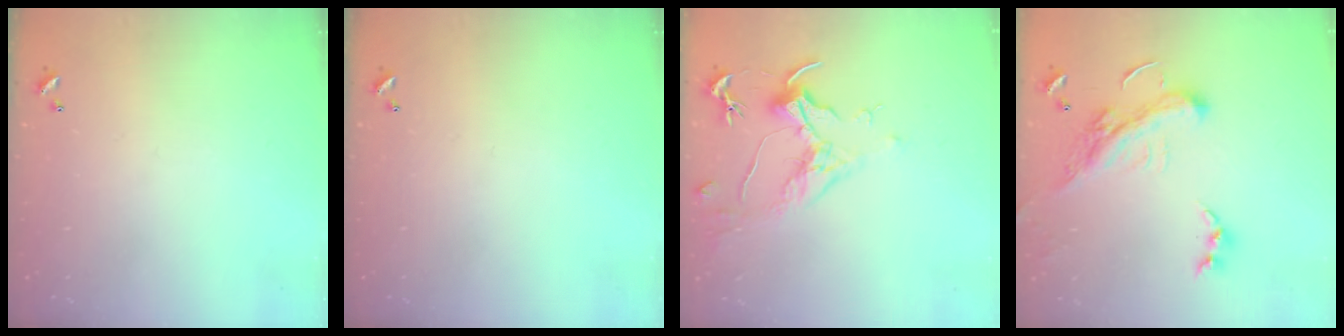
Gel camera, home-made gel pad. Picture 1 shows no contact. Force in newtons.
{"total": 0.0}
{"total": 1.6, "press": 1.4, "slide": 0.7}
{"total": 5.4, "press": 5.2, "slide": 1.4}